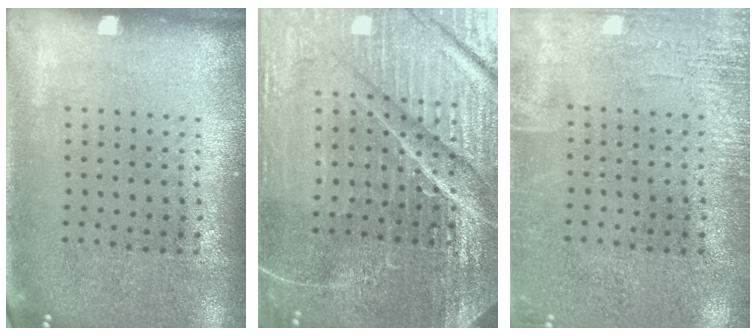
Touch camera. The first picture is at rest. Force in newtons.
{"total": 6.2, "press": 5.6, "slide": 2.8}
{"total": 1.9, "press": 1.9, "slide": 0.2}